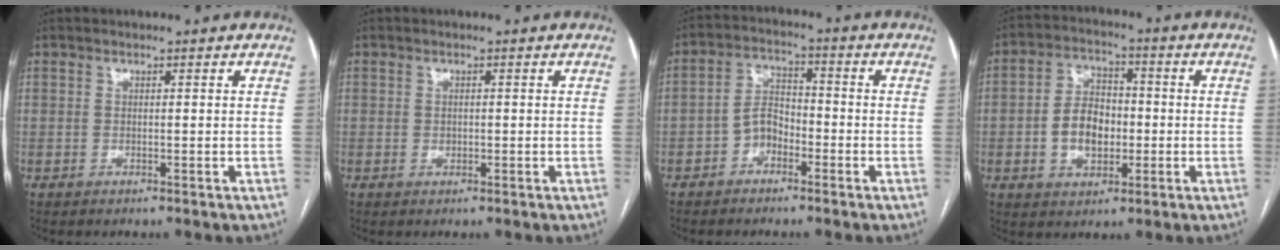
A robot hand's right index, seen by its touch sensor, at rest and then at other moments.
{"total": 0.8, "force": [-0.1, 0.7, 0.4], "torque": [-0.005, 0.002, 0.000]}
{"total": 4.9, "force": [-2.5, 3.1, 2.8], "torque": [-0.052, 0.015, -0.051]}
{"total": 8.1, "force": [-1.3, 5.4, 5.9], "torque": [-0.116, 0.017, -0.020]}